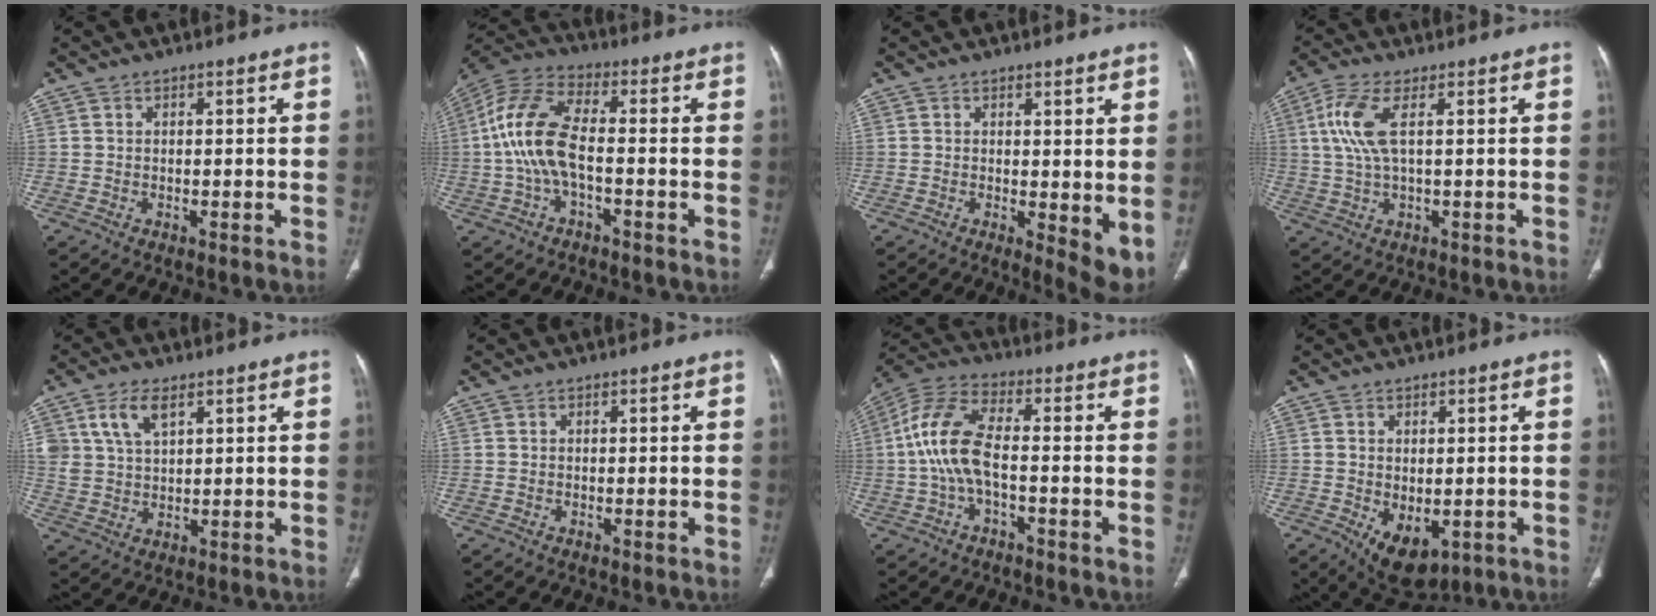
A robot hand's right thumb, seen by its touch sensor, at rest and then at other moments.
{"total": 11.9, "force": [-1.5, 5.3, 10.5], "torque": [-0.235, 0.035, -0.035]}
{"total": 5.7, "force": [0.6, 2.4, 5.2], "torque": [-0.064, -0.017, 0.012]}
{"total": 7.2, "force": [1.7, 2.2, 6.6], "torque": [-0.176, 0.008, 0.037]}
{"total": 6.7, "force": [3.4, 3.6, 4.5], "torque": [-0.084, -0.011, 0.072]}
{"total": 0.0}
{"total": 10.8, "force": [-1.4, 4.8, 9.6], "torque": [-0.215, 0.035, -0.033]}
{"total": 7.8, "force": [-2.0, 4.7, 5.9], "torque": [-0.080, -0.007, -0.009]}